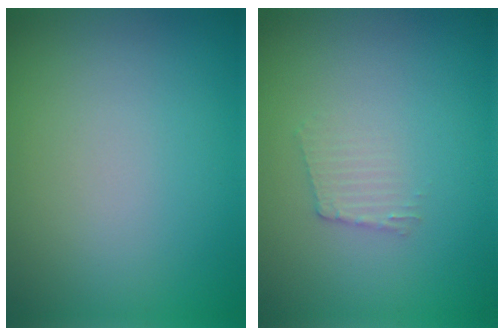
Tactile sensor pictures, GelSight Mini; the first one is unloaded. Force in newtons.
{"total": 1.2, "press": 1.2, "slide": 0.2}